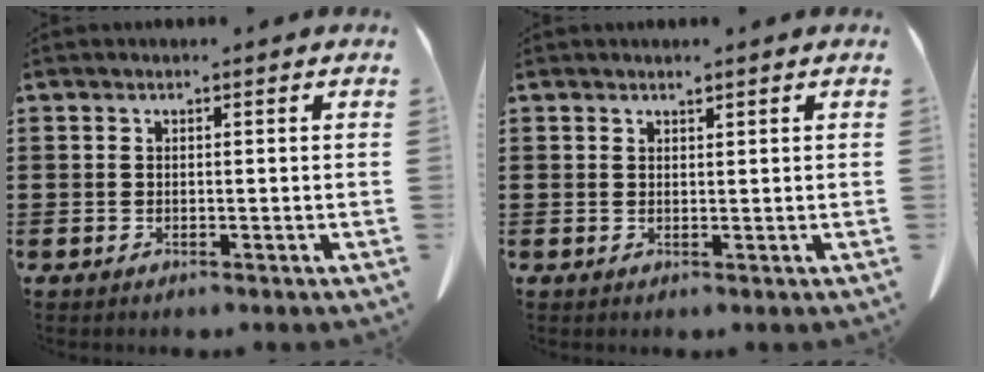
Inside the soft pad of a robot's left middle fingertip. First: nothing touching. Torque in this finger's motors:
{"motor_torque": [2.14, 0.00, -0.01, 0.00]}